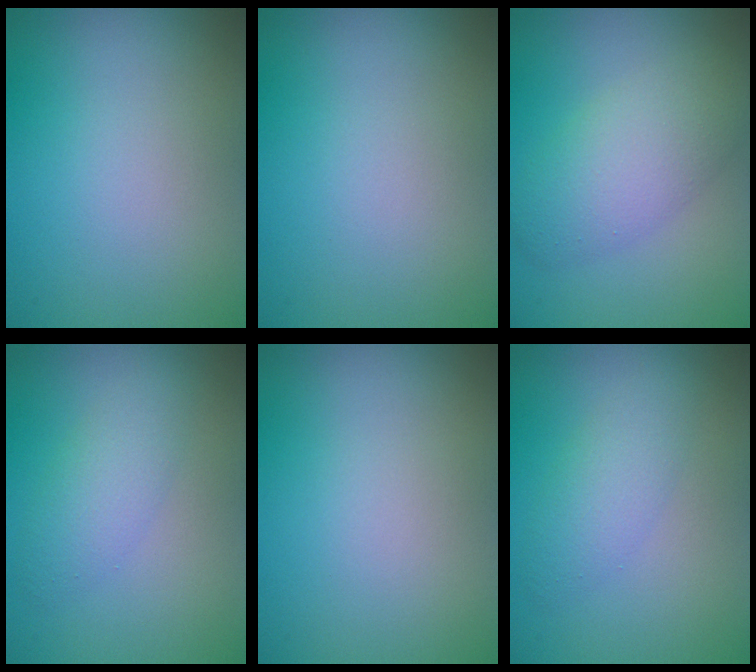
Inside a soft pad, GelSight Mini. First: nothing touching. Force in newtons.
{"total": 0.0}
{"total": 4.4, "press": 4.4, "slide": 0.4}
{"total": 2.3, "press": 2.3, "slide": 0.2}
{"total": 0.0}
{"total": 2.3, "press": 2.3, "slide": 0.2}